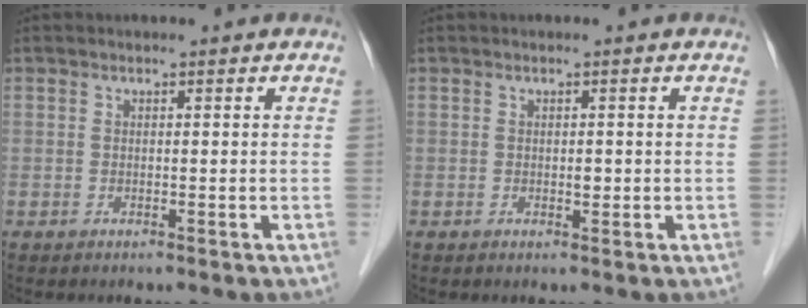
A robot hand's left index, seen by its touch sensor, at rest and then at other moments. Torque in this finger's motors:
{"motor_torque": [0.03, -0.01, 0.00, 0.00]}